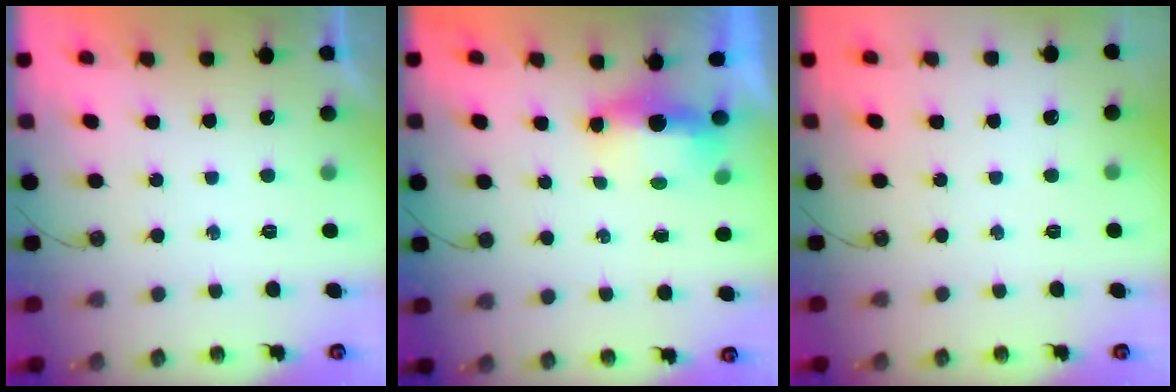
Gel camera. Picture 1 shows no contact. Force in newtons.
{"total": 14.0, "press": 7.0, "slide": 12.1}
{"total": 0.0}